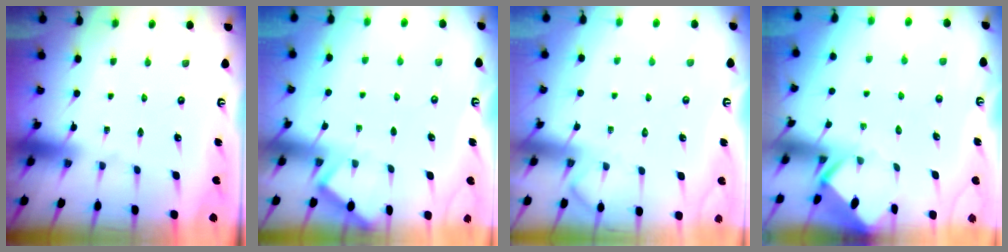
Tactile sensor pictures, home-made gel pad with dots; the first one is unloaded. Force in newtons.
{"total": 2.7, "press": 2.7, "slide": 0.2}
{"total": 5.3, "press": 5.3, "slide": 0.6}
{"total": 3.4, "press": 3.4, "slide": 0.2}